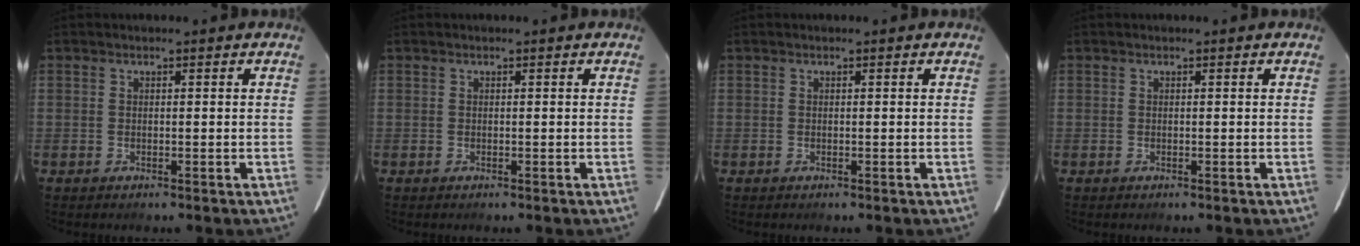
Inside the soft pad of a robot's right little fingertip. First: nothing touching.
{"total": 0.0}
{"total": 0.0}
{"total": 0.0}